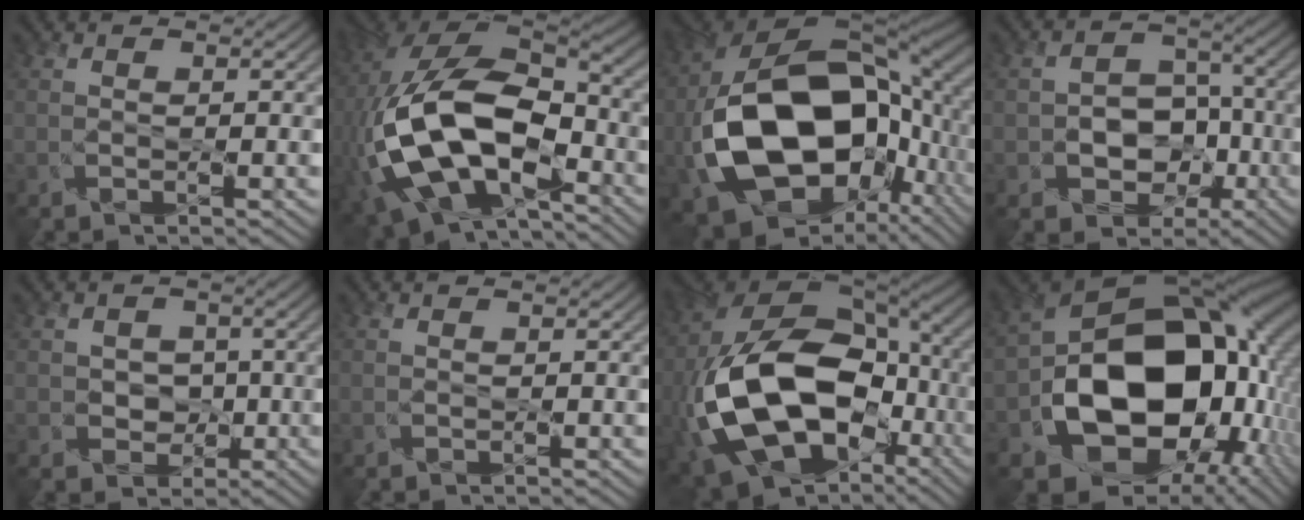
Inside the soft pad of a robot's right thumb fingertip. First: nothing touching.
{"total": 16.2, "force": [-3.1, 10.4, 12.0], "torque": [-0.291, -0.031, -0.038]}
{"total": 17.4, "force": [-2.3, 12.7, 11.6], "torque": [-0.252, -0.015, -0.038]}
{"total": 4.9, "force": [-1.3, 4.6, 1.3], "torque": [0.011, 0.002, -0.028]}
{"total": 2.7, "force": [0.5, 2.4, -1.2], "torque": [0.037, -0.004, 0.009]}
{"total": 0.0}
{"total": 17.3, "force": [-3.4, 12.1, 11.9], "torque": [-0.280, -0.024, -0.053]}
{"total": 17.0, "force": [-2.9, 13.3, 10.1], "torque": [-0.161, -0.031, -0.032]}